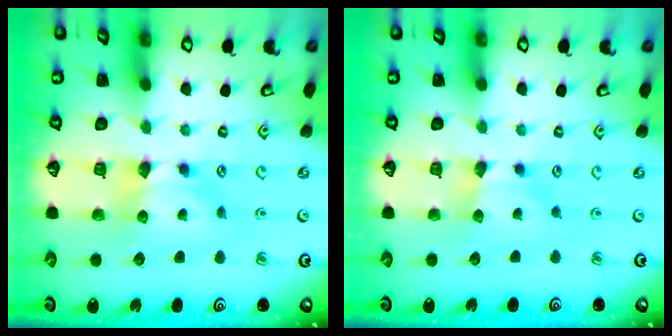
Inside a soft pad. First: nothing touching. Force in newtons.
{"total": 0.6, "press": 0.6, "slide": 0.3}